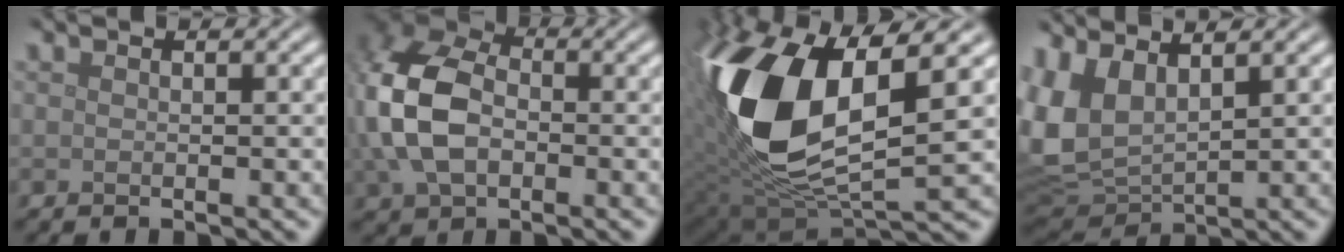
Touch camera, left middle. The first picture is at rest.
{"total": 9.6, "force": [-0.2, 6.8, 6.9], "torque": [-0.182, 0.003, -0.012]}
{"total": 13.1, "force": [2.1, 6.3, 11.3], "torque": [-0.243, -0.007, 0.041]}
{"total": 7.0, "force": [2.3, 4.0, 5.2], "torque": [-0.137, 0.000, 0.046]}